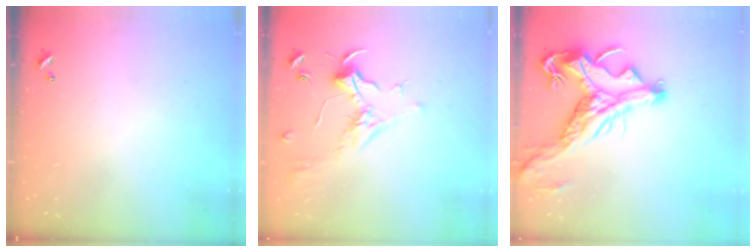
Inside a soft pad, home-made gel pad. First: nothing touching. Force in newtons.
{"total": 1.9, "press": 1.7, "slide": 0.7}
{"total": 7.3, "press": 7.0, "slide": 1.9}